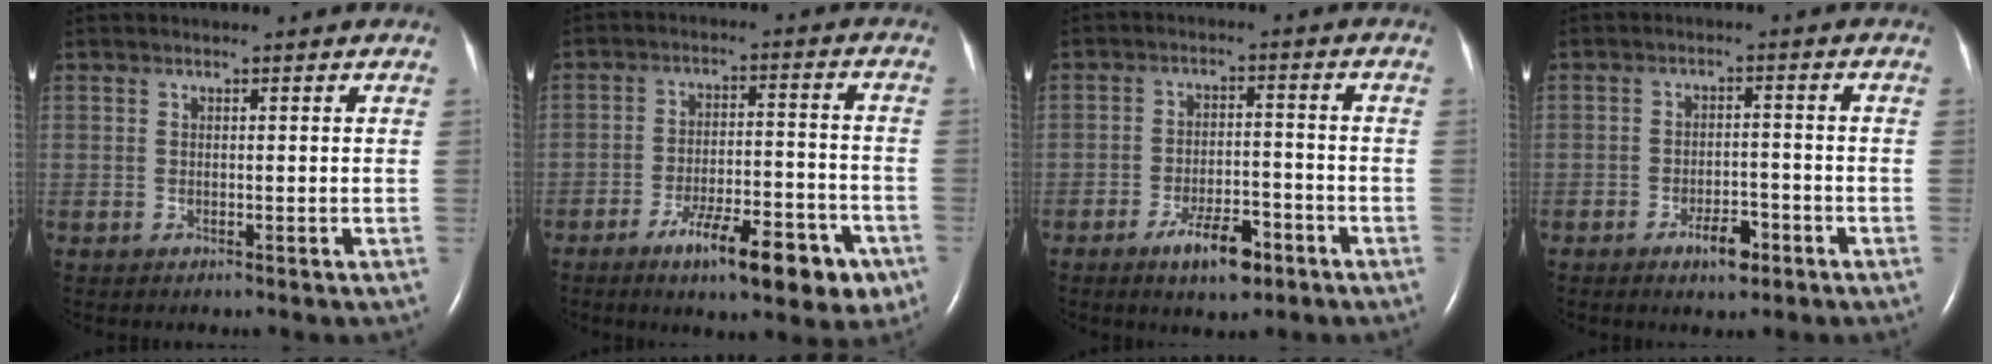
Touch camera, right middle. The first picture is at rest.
{"total": 12.7, "force": [-7.3, 3.4, 9.8], "torque": [-0.139, 0.004, -0.104]}
{"total": 6.9, "force": [-4.3, 2.3, 4.9], "torque": [-0.087, -0.002, -0.067]}
{"total": 4.4, "force": [-2.7, 1.7, 3.0], "torque": [-0.050, 0.003, -0.040]}